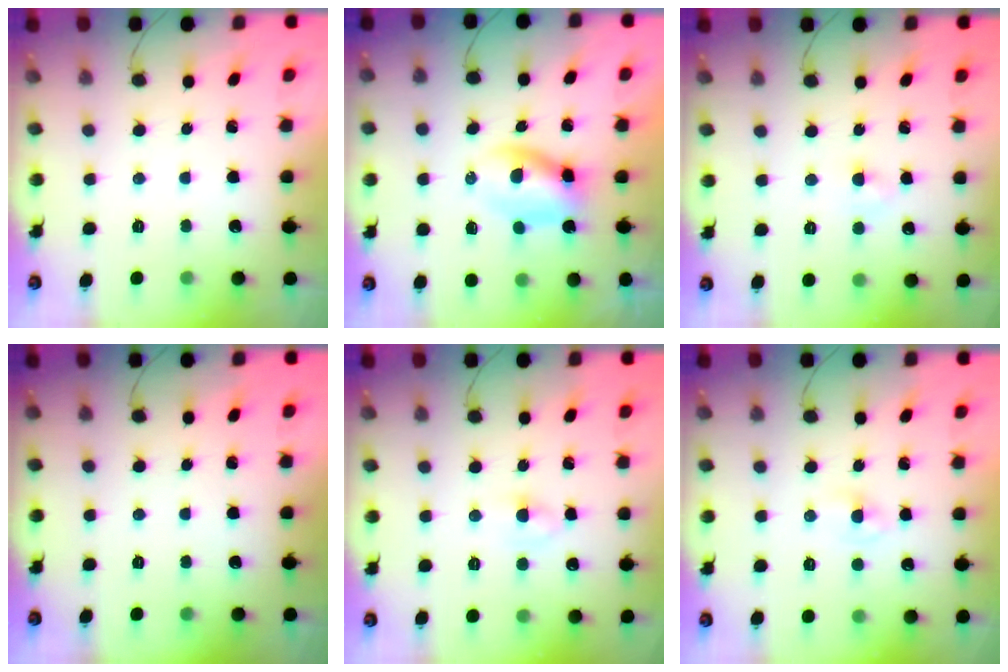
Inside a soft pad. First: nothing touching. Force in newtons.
{"total": 3.7, "press": 3.5, "slide": 1.1}
{"total": 2.9, "press": 2.7, "slide": 1.1}
{"total": 0.0}
{"total": 3.5, "press": 3.3, "slide": 1.1}
{"total": 0.7, "press": 0.6, "slide": 0.5}